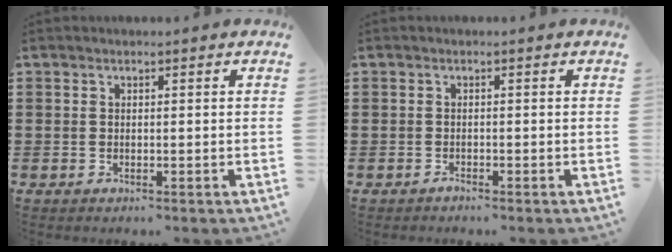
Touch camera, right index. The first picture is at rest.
{"total": 0.8, "force": [-0.8, 0.2, 0.1], "torque": [-0.003, 0.000, -0.018]}